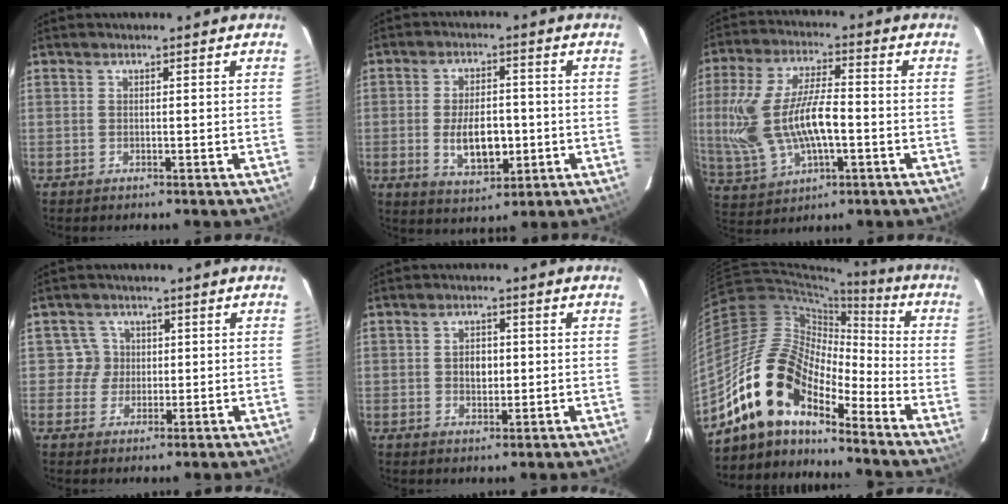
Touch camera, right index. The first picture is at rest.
{"total": 9.2, "force": [-1.7, 4.9, 7.6], "torque": [-0.142, -0.006, -0.018]}
{"total": 17.1, "force": [-1.7, 8.0, 15.1], "torque": [-0.320, -0.001, -0.013]}
{"total": 3.6, "force": [0.4, 3.6, -0.2], "torque": [0.015, 0.015, 0.004]}
{"total": 3.5, "force": [0.1, 2.6, 2.4], "torque": [-0.039, 0.007, 0.003]}
{"total": 15.1, "force": [-11.7, 5.7, 7.6], "torque": [-0.129, 0.009, -0.236]}